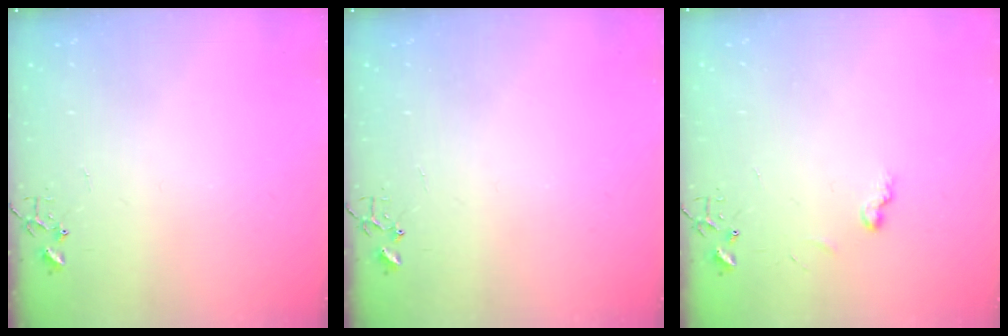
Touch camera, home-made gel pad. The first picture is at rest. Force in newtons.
{"total": 0.0}
{"total": 5.3, "press": 5.2, "slide": 0.7}